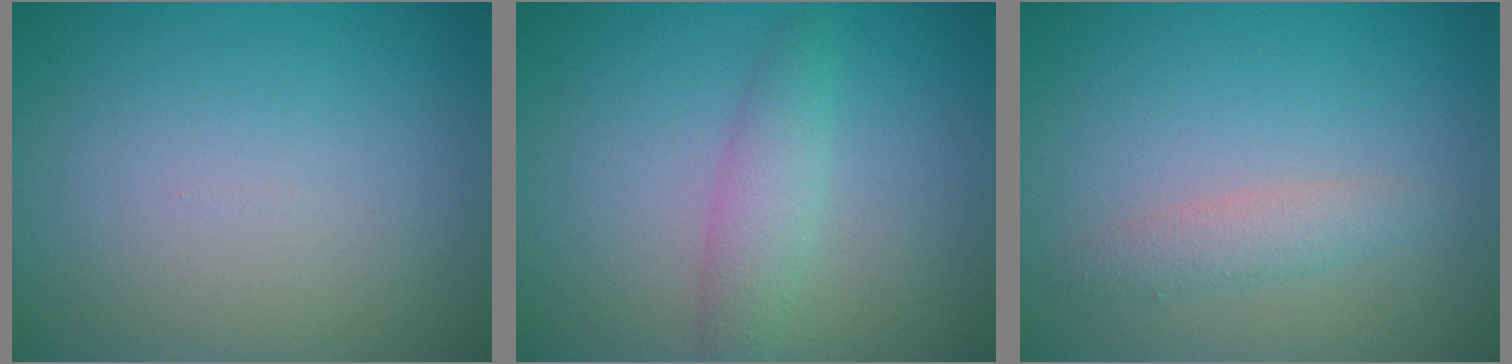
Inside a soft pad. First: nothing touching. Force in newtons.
{"total": 2.5, "press": 2.5, "slide": 0.1}
{"total": 1.9, "press": 1.9, "slide": 0.1}